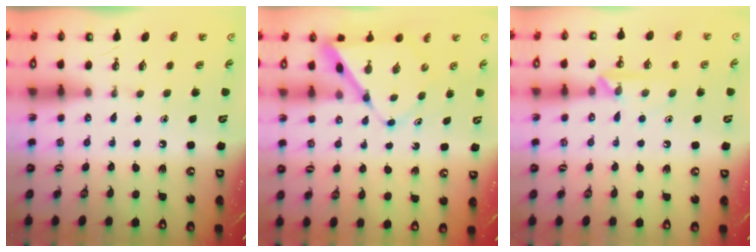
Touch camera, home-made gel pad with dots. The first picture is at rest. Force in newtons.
{"total": 8.2, "press": 8.2, "slide": 0.8}
{"total": 6.6, "press": 6.6, "slide": 0.8}